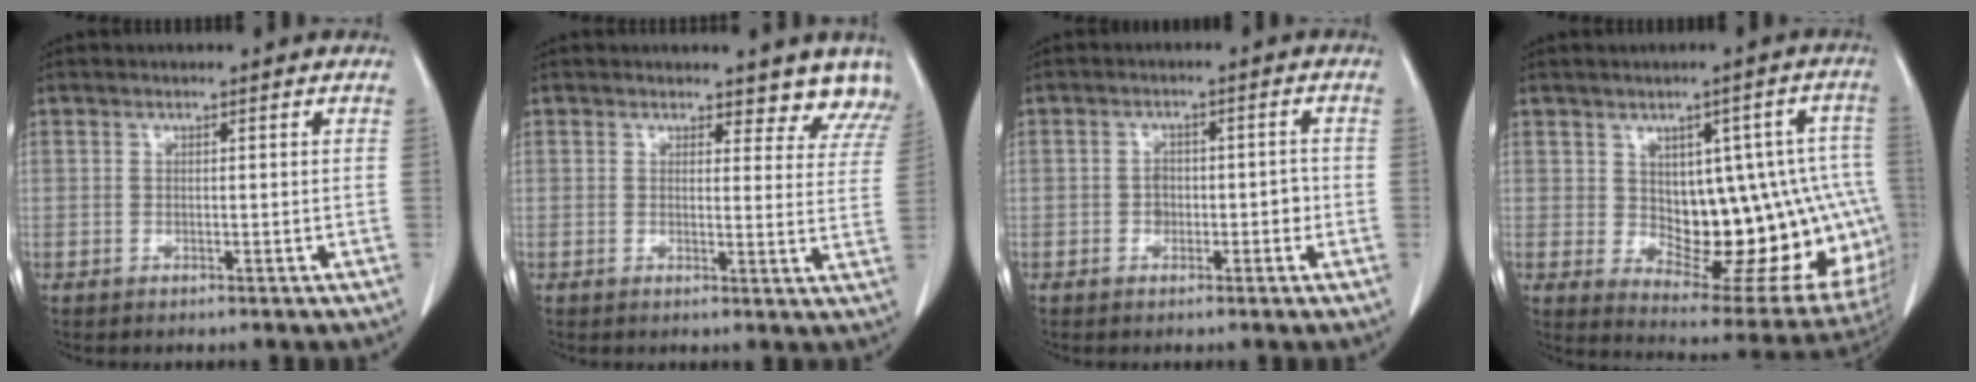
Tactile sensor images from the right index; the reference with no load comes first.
{"total": 7.4, "force": [6.7, 2.9, 0.9], "torque": [0.033, -0.024, 0.044]}
{"total": 3.0, "force": [-0.7, 2.1, 1.9], "torque": [-0.020, 0.014, -0.008]}
{"total": 19.7, "force": [-0.7, 8.0, 18.0], "torque": [-0.155, 0.026, 0.020]}